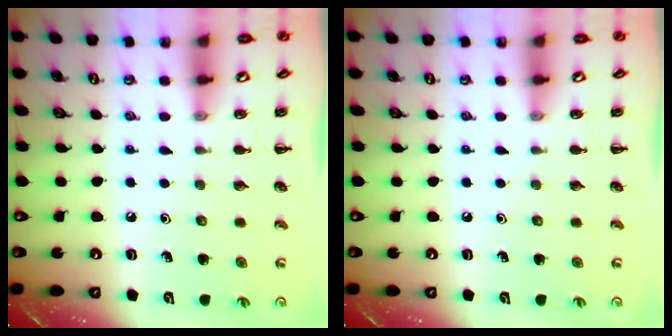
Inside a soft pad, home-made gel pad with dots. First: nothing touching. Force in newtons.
{"total": 0.0}